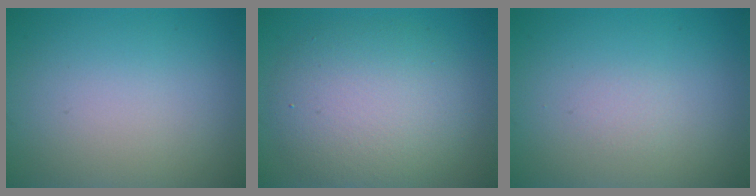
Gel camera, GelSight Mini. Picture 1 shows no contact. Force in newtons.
{"total": 6.5, "press": 6.5, "slide": 0.4}
{"total": 0.6, "press": 0.6, "slide": 0.0}